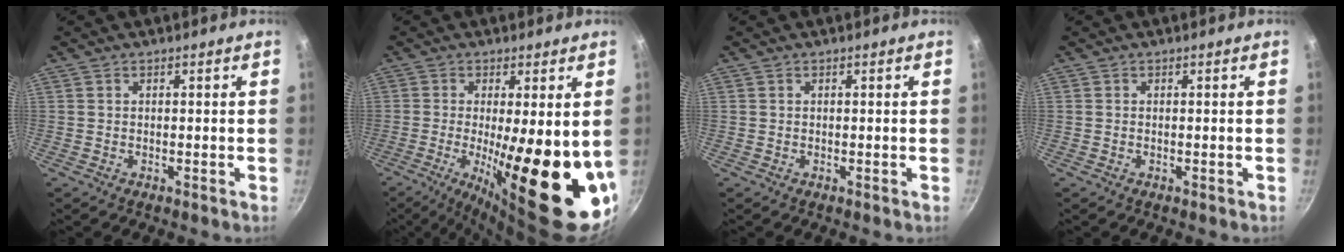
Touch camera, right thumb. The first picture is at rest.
{"total": 21.6, "force": [-2.2, 6.2, 20.6], "torque": [-0.280, -0.038, -0.022]}
{"total": 0.0}
{"total": 0.0}